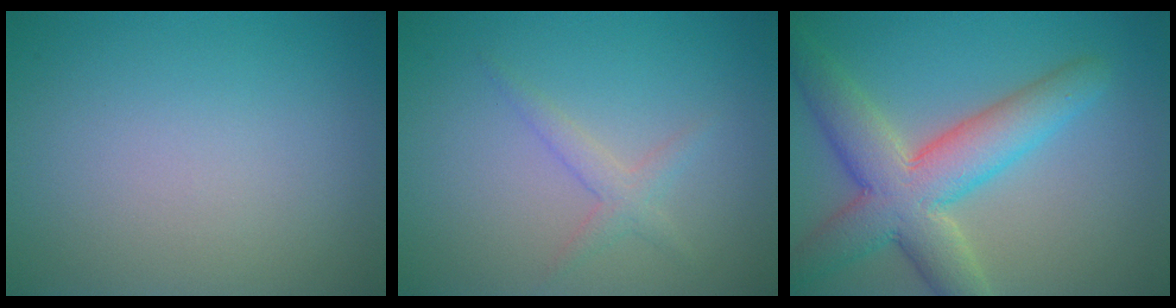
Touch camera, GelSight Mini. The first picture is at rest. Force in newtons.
{"total": 1.6, "press": 1.6, "slide": 0.1}
{"total": 8.0, "press": 8.0, "slide": 0.4}